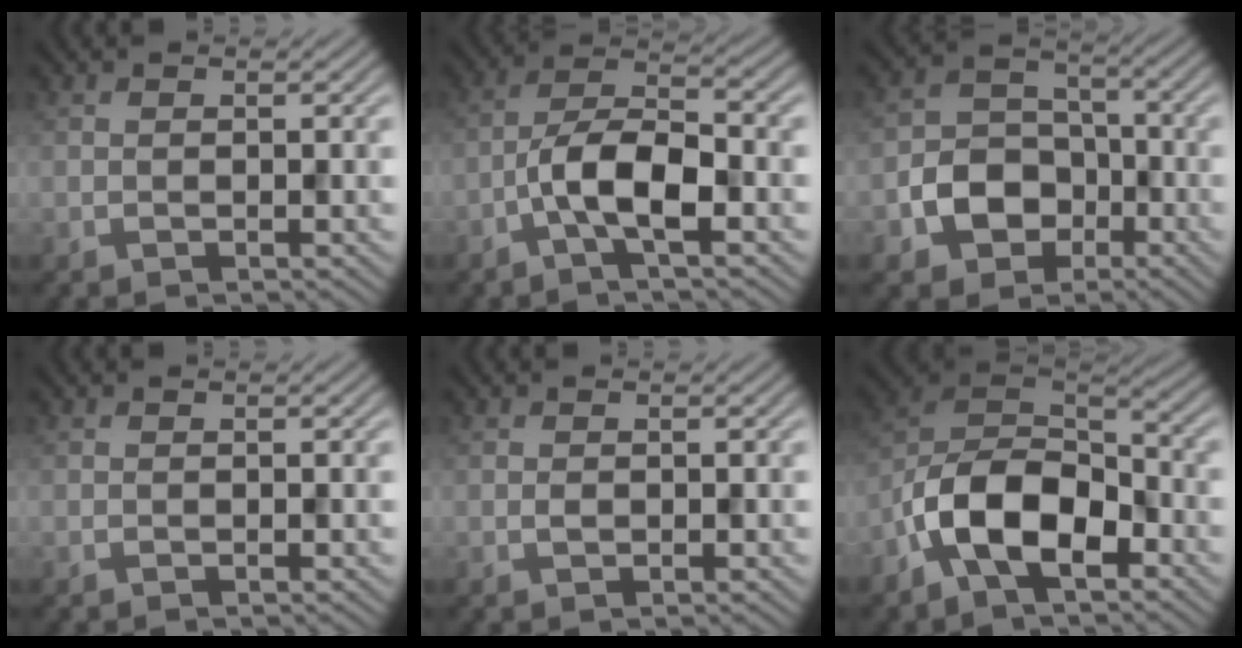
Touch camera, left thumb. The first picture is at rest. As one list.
[{"total": 7.2, "force": [-2.9, 2.4, 6.1], "torque": [-0.113, 0.014, -0.066]}, {"total": 7.5, "force": [-3.1, 5.8, 3.5], "torque": [-0.072, -0.005, -0.066]}, {"total": 0.0}, {"total": 0.6, "force": [0.0, 0.4, 0.4], "torque": [-0.008, -0.002, -0.001]}, {"total": 11.8, "force": [-5.8, 6.2, 8.2], "torque": [-0.165, -0.001, -0.131]}]